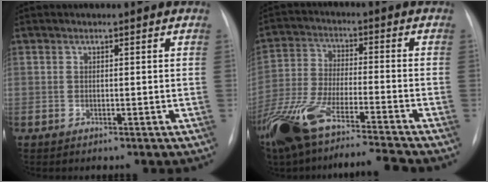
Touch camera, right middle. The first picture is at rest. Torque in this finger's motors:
{"motor_torque": [1.15, -0.99, 0.49, 0.21]}